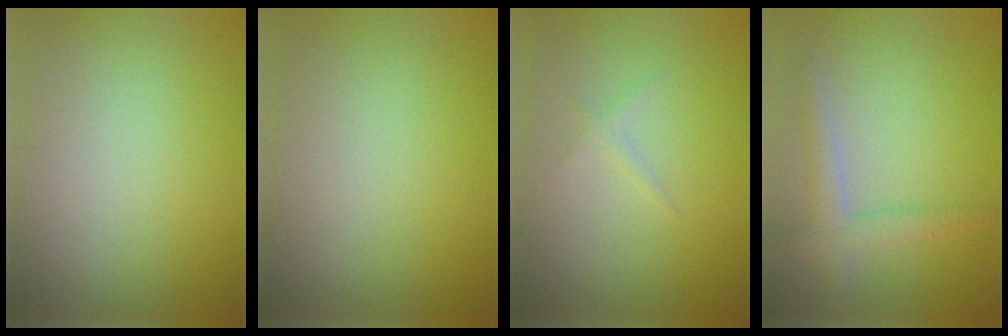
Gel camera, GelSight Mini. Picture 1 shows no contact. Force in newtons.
{"total": 0.0}
{"total": 0.8, "press": 0.8, "slide": 0.1}
{"total": 2.8, "press": 2.8, "slide": 0.1}